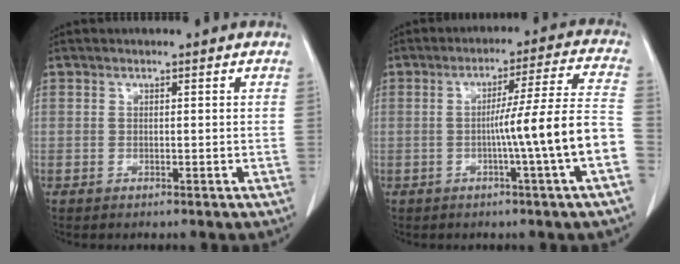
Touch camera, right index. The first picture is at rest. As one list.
[{"total": 11.6, "force": [-3.2, -2.1, 11.0], "torque": [-0.164, 0.007, -0.047]}]